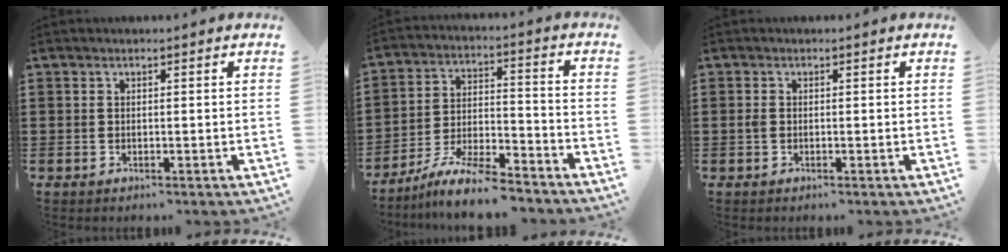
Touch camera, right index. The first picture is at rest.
{"total": 8.7, "force": [-7.8, 0.9, 3.7], "torque": [-0.075, 0.010, -0.152]}
{"total": 0.9, "force": [-0.1, 0.6, 0.6], "torque": [-0.022, 0.001, -0.006]}